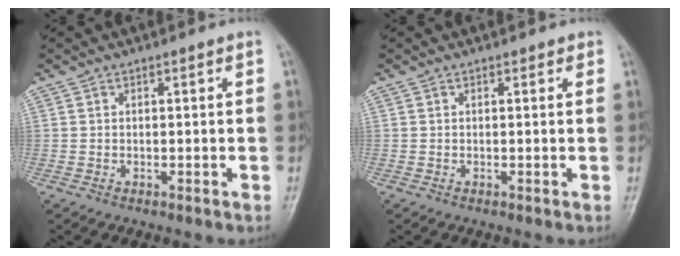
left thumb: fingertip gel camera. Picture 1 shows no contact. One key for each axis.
{"total": 0.6, "fx": 0.4, "fy": 0.4, "fz": 0.3, "tx": -0.002, "ty": -0.002, "tz": 0.000}